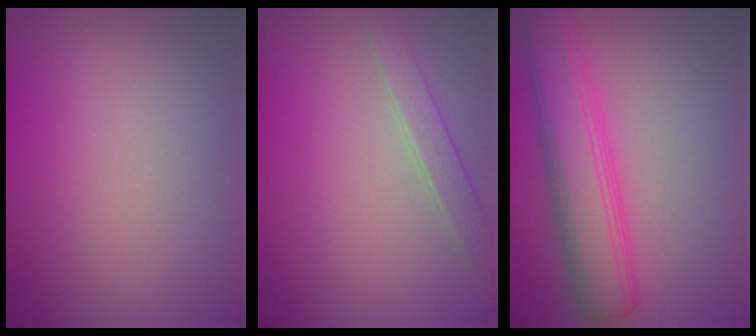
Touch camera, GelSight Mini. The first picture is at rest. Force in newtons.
{"total": 1.9, "press": 1.9, "slide": 0.1}
{"total": 5.5, "press": 5.4, "slide": 0.3}